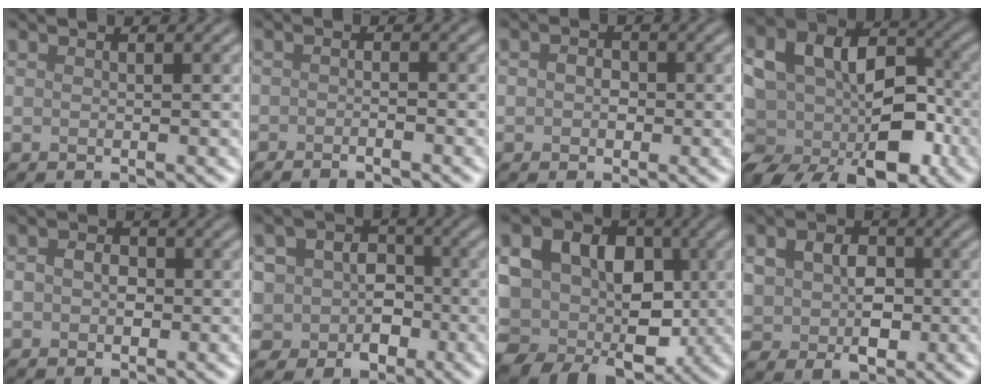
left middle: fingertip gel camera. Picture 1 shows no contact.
{"total": 1.3, "force": [-1.0, 0.2, 0.7], "torque": [-0.011, -0.005, -0.018]}
{"total": 1.5, "force": [0.0, 1.2, 0.9], "torque": [-0.011, 0.000, -0.008]}
{"total": 12.5, "force": [-2.1, 9.0, 8.4], "torque": [-0.124, 0.013, -0.039]}
{"total": 2.6, "force": [0.0, 2.1, 1.6], "torque": [-0.015, 0.003, -0.010]}
{"total": 7.2, "force": [-0.9, 6.5, 3.0], "torque": [-0.044, 0.021, -0.042]}
{"total": 15.9, "force": [-0.2, 12.7, 9.5], "torque": [-0.167, 0.012, -0.009]}
{"total": 5.4, "force": [0.0, 4.3, 3.3], "torque": [-0.054, -0.004, 0.005]}